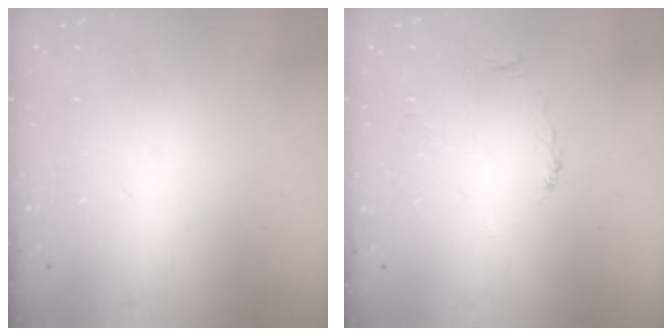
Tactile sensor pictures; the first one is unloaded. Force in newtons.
{"total": 2.2, "press": 2.2, "slide": 0.4}